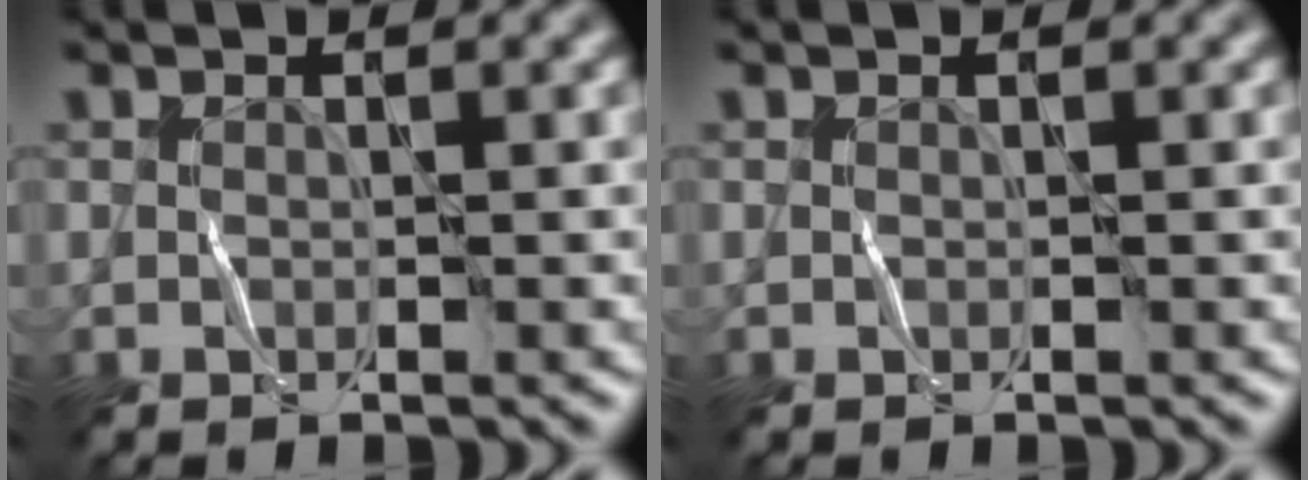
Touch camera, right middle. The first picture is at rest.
{"total": 0.0}